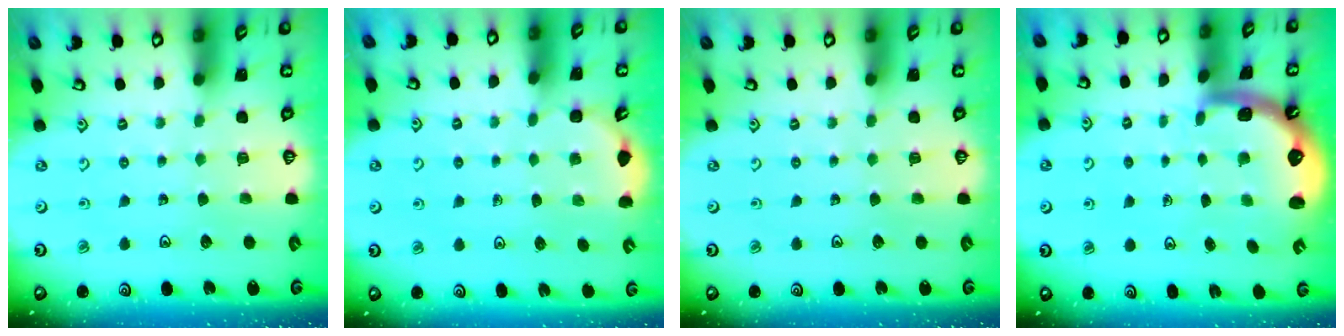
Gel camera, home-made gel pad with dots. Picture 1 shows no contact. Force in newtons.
{"total": 2.2, "press": 1.2, "slide": 1.9}
{"total": 0.0}
{"total": 1.5, "press": 1.4, "slide": 0.6}